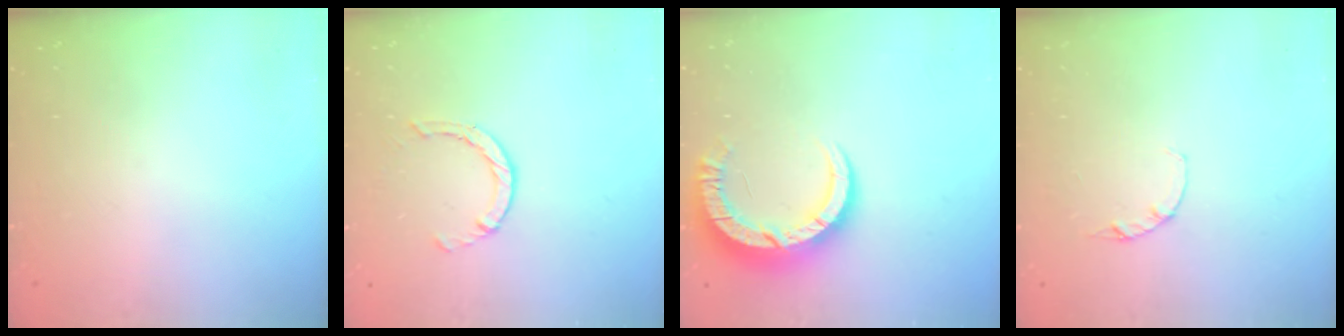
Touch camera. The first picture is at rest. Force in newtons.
{"total": 2.9, "press": 2.8, "slide": 0.4}
{"total": 10.0, "press": 10.0, "slide": 1.1}
{"total": 1.2, "press": 1.1, "slide": 0.3}